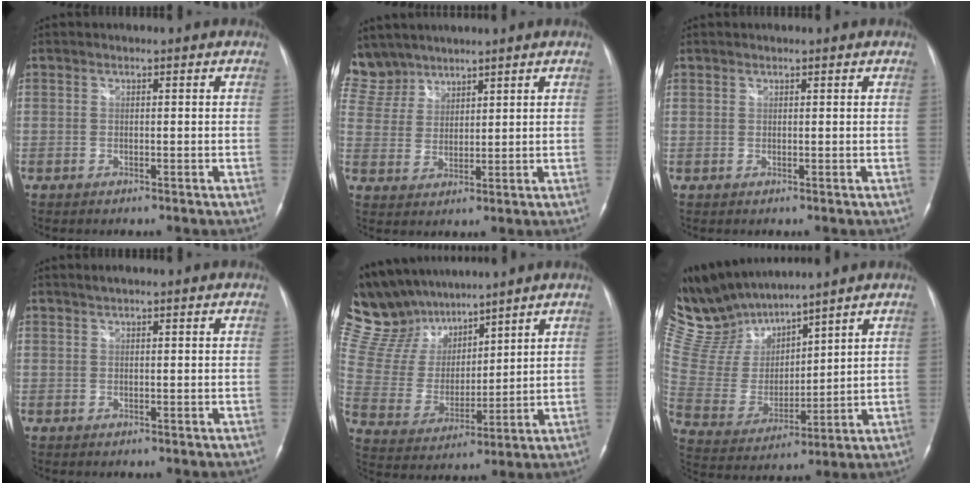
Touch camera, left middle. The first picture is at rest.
{"total": 8.8, "force": [7.6, 4.3, 0.4], "torque": [-0.021, 0.013, 0.166]}
{"total": 0.6, "force": [0.5, 0.4, 0.0], "torque": [-0.001, 0.000, 0.006]}
{"total": 0.9, "force": [0.7, 0.1, 0.6], "torque": [-0.013, 0.011, 0.013]}
{"total": 15.8, "force": [13.8, 5.6, 5.2], "torque": [-0.118, 0.031, 0.272]}
{"total": 14.3, "force": [13.4, 3.3, 3.6], "torque": [-0.093, 0.009, 0.281]}